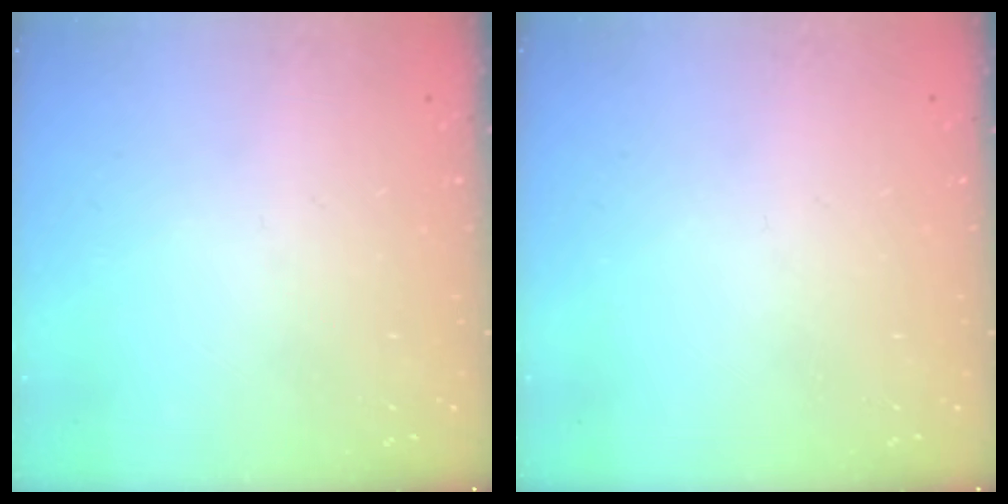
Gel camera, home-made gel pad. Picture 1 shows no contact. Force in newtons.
{"total": 0.0}